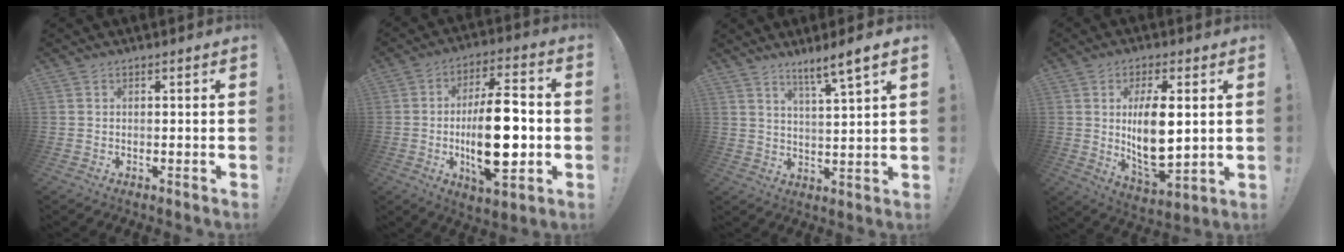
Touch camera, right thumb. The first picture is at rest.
{"total": 19.7, "force": [-2.4, 7.8, 17.9], "torque": [-0.310, 0.003, -0.039]}
{"total": 6.8, "force": [4.9, -0.8, 4.6], "torque": [-0.065, -0.039, 0.076]}
{"total": 13.8, "force": [2.4, 6.1, 12.1], "torque": [-0.210, -0.030, 0.035]}